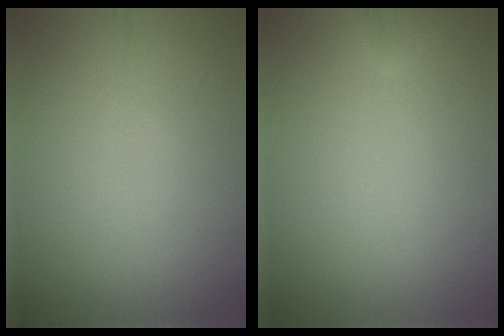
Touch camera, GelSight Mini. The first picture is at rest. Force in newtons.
{"total": 0.7, "press": 0.7, "slide": 0.1}